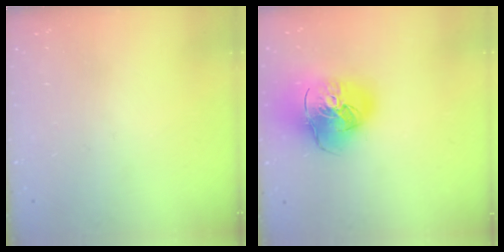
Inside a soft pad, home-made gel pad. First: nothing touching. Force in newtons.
{"total": 19.7, "press": 19.5, "slide": 2.7}